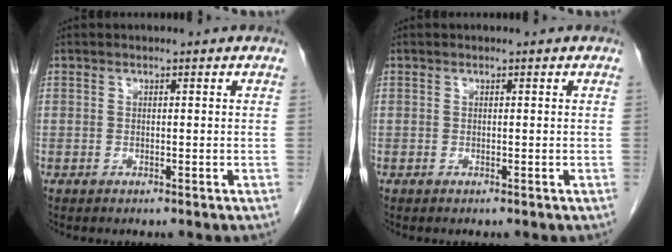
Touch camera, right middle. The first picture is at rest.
{"total": 0.0}